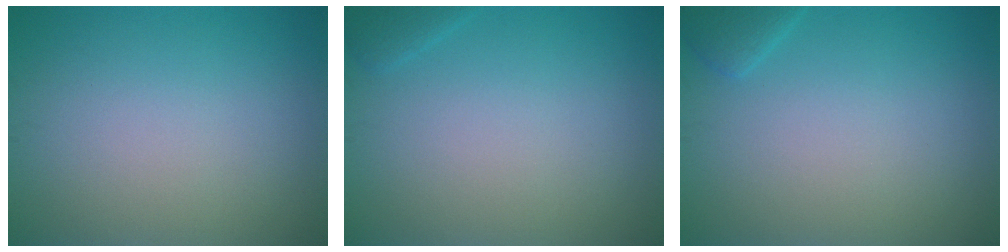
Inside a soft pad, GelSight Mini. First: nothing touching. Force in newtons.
{"total": 0.9, "press": 0.9, "slide": 0.1}
{"total": 1.3, "press": 1.3, "slide": 0.1}